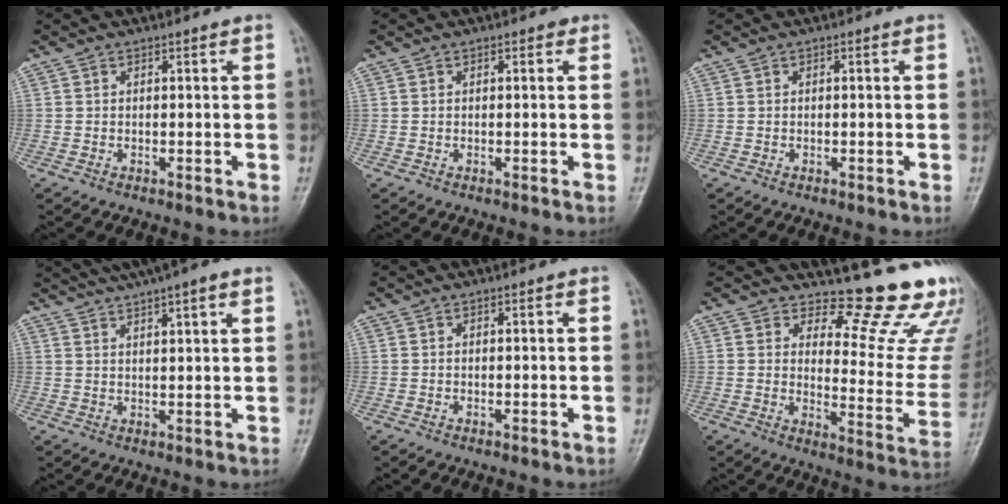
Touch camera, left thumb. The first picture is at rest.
{"total": 0.8, "force": [0.4, 0.4, 0.5], "torque": [-0.004, -0.001, 0.001]}
{"total": 0.0}
{"total": 10.9, "force": [8.2, 1.7, 7.0], "torque": [-0.102, 0.013, 0.117]}
{"total": 0.0}
{"total": 16.7, "force": [15.2, 4.1, 5.7], "torque": [-0.025, -0.172, 0.173]}